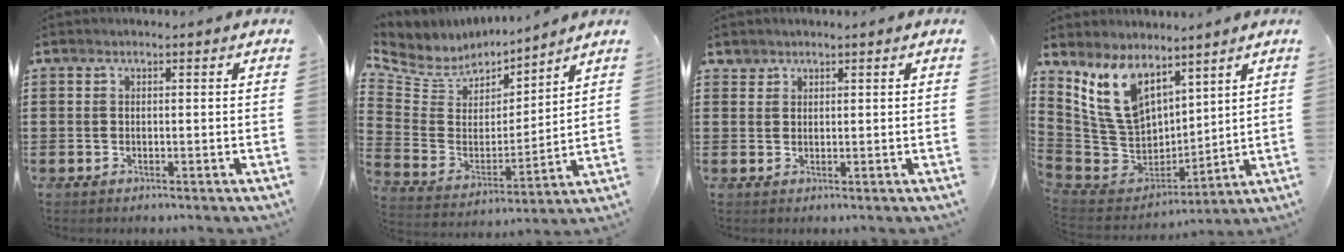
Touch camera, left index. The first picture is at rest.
{"total": 6.6, "force": [5.8, 3.1, 0.9], "torque": [-0.061, -0.046, 0.102]}
{"total": 1.4, "force": [1.3, 0.6, 0.0], "torque": [-0.003, 0.003, 0.026]}
{"total": 11.0, "force": [5.9, 7.0, 6.1], "torque": [-0.169, -0.035, 0.120]}